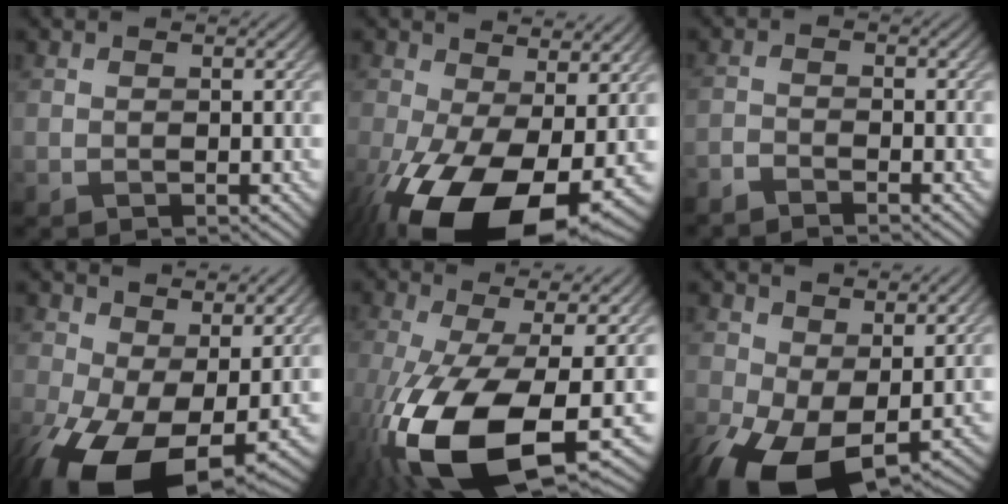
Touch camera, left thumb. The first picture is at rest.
{"total": 16.7, "force": [-5.1, 8.9, 13.2], "torque": [-0.269, -0.052, -0.065]}
{"total": 2.4, "force": [-2.3, 0.2, 0.7], "torque": [-0.014, -0.006, -0.050]}
{"total": 15.1, "force": [-2.7, 8.6, 12.1], "torque": [-0.246, -0.051, -0.025]}
{"total": 17.0, "force": [-5.2, 6.7, 14.8], "torque": [-0.329, -0.045, -0.078]}
{"total": 12.5, "force": [-2.2, 7.1, 10.1], "torque": [-0.213, -0.043, -0.023]}